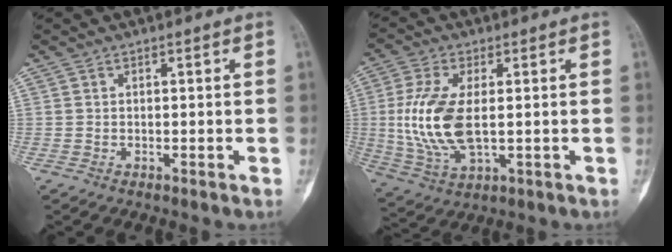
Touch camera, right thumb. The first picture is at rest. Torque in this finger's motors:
{"motor_torque": [1.59, 1.45, 0.89, -0.86, 0.43]}